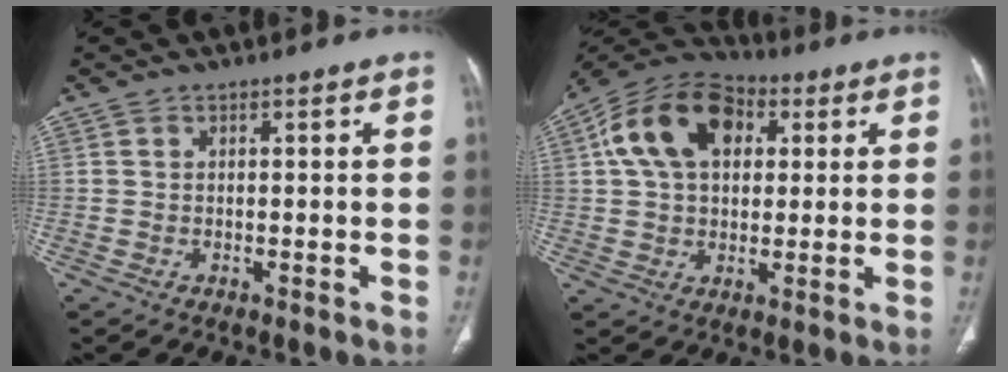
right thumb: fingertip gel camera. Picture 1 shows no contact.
{"total": 16.5, "force": [4.7, 10.8, 11.5], "torque": [-0.191, 0.017, 0.073]}